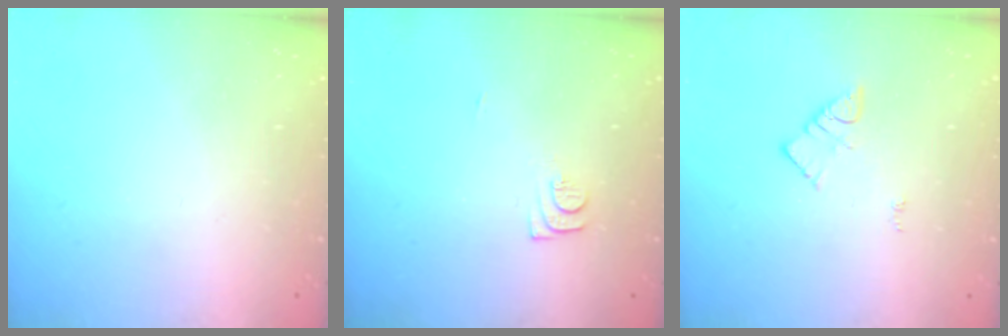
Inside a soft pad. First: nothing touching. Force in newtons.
{"total": 7.0, "press": 7.0, "slide": 0.6}
{"total": 3.1, "press": 3.1, "slide": 0.2}